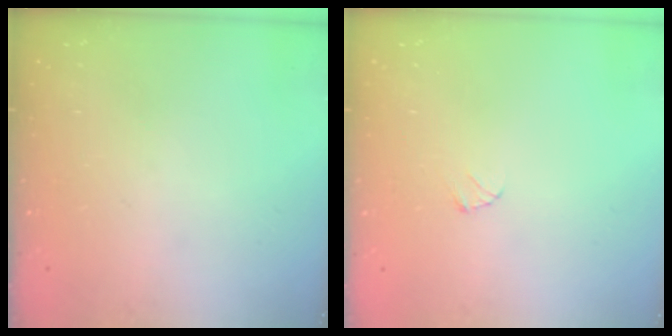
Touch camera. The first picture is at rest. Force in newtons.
{"total": 2.7, "press": 2.7, "slide": 0.3}